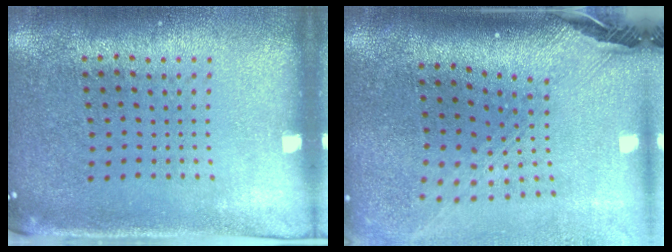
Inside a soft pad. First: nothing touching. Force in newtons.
{"total": 3.0, "press": 2.1, "slide": 2.0}